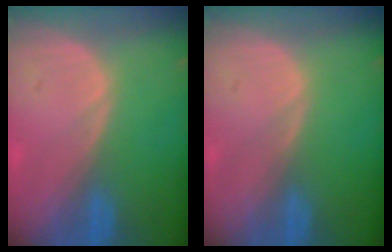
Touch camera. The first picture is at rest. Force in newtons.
{"total": 0.0}